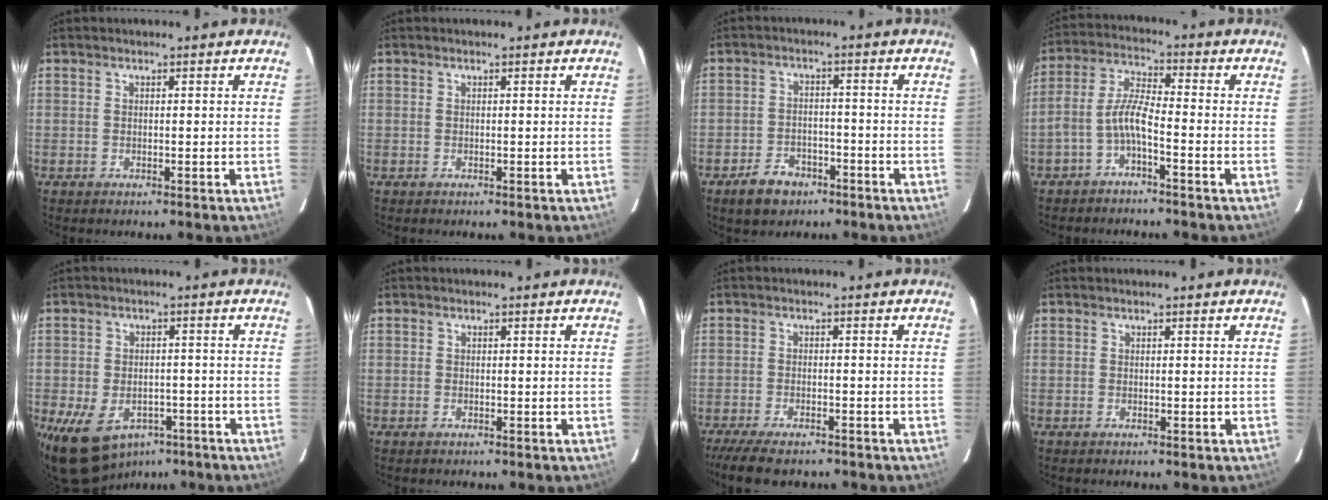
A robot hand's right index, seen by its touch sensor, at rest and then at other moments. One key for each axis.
{"total": 0.0}
{"total": 7.0, "fx": -4.7, "fy": 4.4, "fz": 2.6, "tx": -0.075, "ty": 0.013, "tz": -0.067}
{"total": 5.5, "fx": -2.9, "fy": 1.1, "fz": 4.6, "tx": -0.112, "ty": 0.017, "tz": -0.057}
{"total": 12.6, "fx": -6.9, "fy": 8.5, "fz": 6.4, "tx": -0.151, "ty": -0.009, "tz": -0.092}
{"total": 0.6, "fx": -0.4, "fy": 0.4, "fz": 0.1, "tx": -0.002, "ty": 0.001, "tz": -0.006}
{"total": 9.3, "fx": -7.6, "fy": 2.7, "fz": 4.6, "tx": -0.114, "ty": -0.027, "tz": -0.130}
{"total": 0.0}